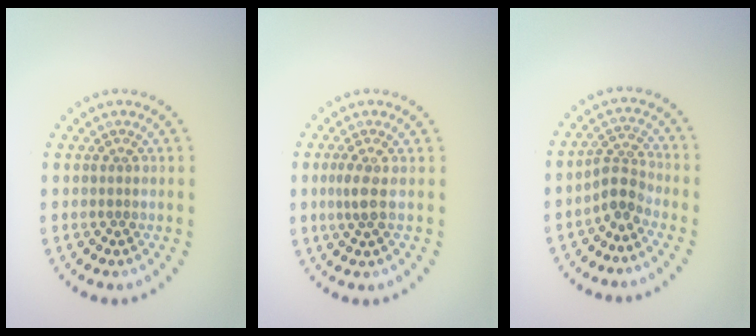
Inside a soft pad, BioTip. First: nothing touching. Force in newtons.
{"total": 1.7, "press": 1.3, "slide": 1.0}
{"total": 2.5, "press": 1.8, "slide": 1.6}